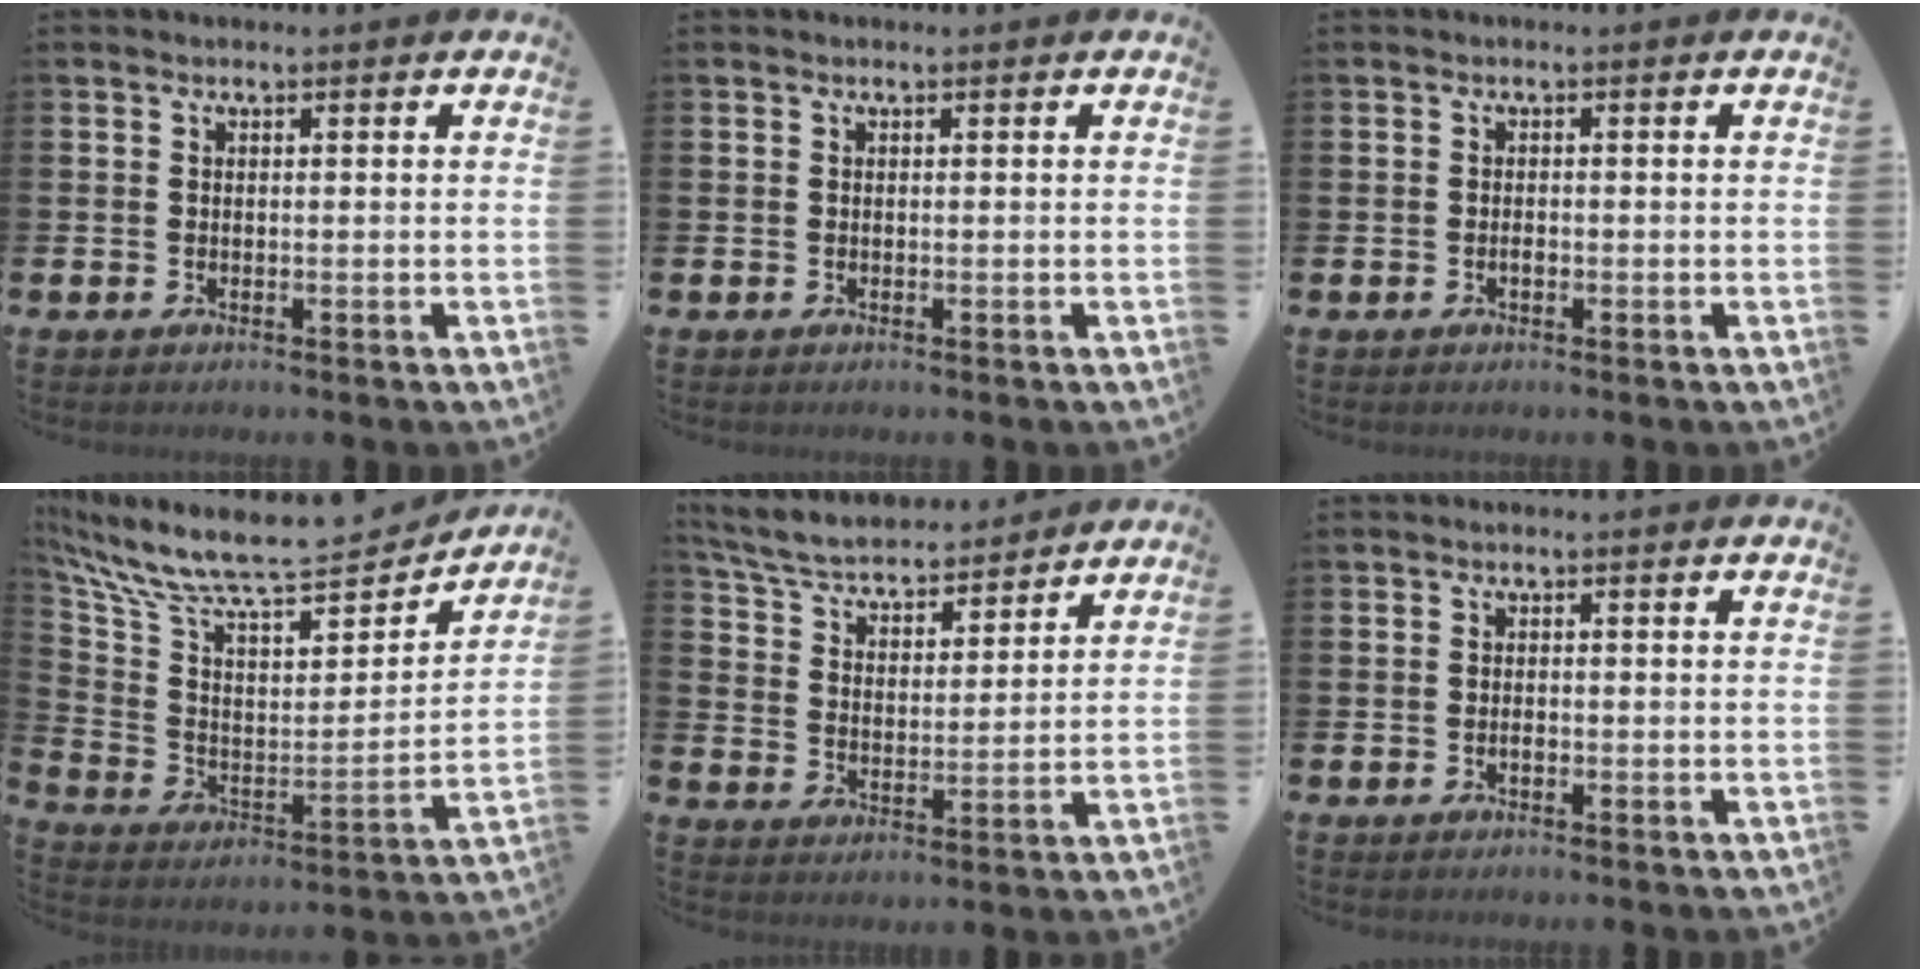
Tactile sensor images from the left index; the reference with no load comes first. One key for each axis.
{"total": 0.0}
{"total": 0.8, "fx": -0.3, "fy": 0.4, "fz": 0.7, "tx": -0.015, "ty": 0.001, "tz": -0.006}
{"total": 9.0, "fx": 8.1, "fy": 2.1, "fz": 3.3, "tx": -0.108, "ty": -0.071, "tz": 0.133}
{"total": 5.9, "fx": 5.5, "fy": 1.3, "fz": 1.4, "tx": -0.054, "ty": -0.041, "tz": 0.093}
{"total": 0.7, "fx": -0.3, "fy": 0.3, "fz": 0.6, "tx": -0.013, "ty": 0.001, "tz": -0.005}